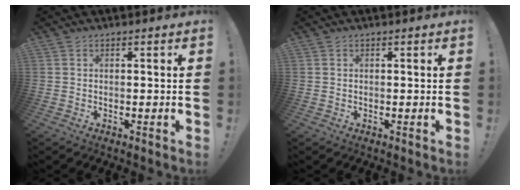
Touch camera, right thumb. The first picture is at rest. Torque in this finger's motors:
{"motor_torque": [-0.11, 0.01, -0.25, 0.00, 0.10]}